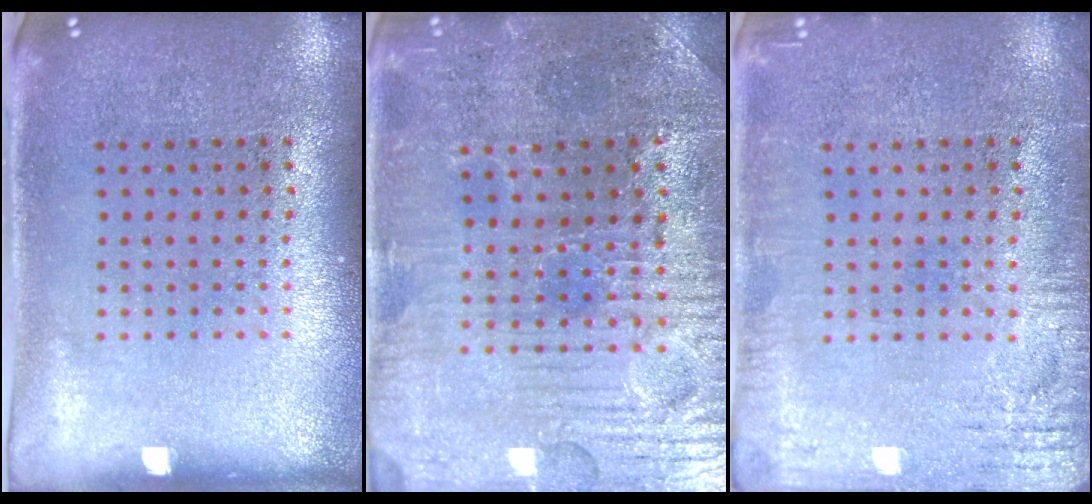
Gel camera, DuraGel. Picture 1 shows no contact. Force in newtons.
{"total": 3.7, "press": 3.7, "slide": 0.5}
{"total": 3.0, "press": 3.0, "slide": 0.2}